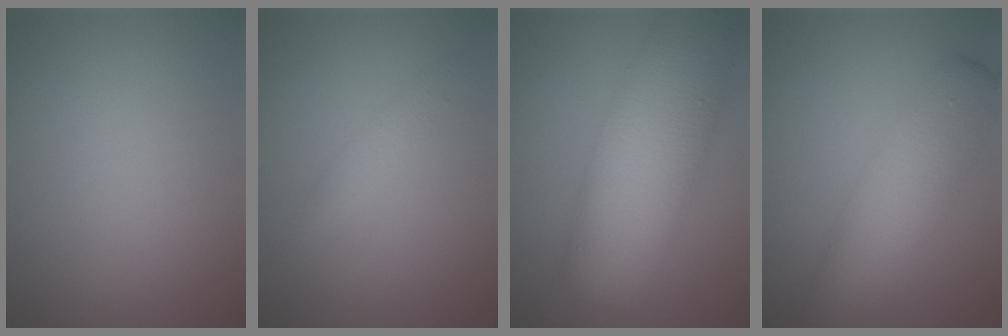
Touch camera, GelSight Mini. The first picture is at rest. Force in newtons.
{"total": 1.4, "press": 1.4, "slide": 0.1}
{"total": 12.4, "press": 12.4, "slide": 0.6}
{"total": 6.9, "press": 6.9, "slide": 0.3}